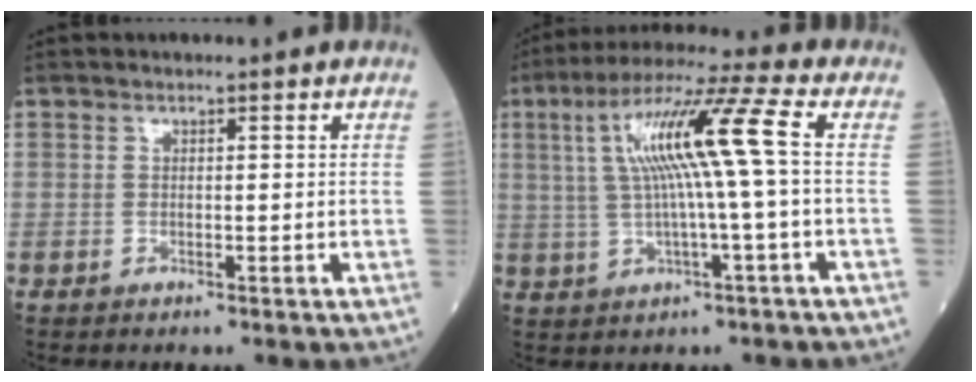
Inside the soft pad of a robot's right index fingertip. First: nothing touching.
{"total": 12.2, "force": [1.6, -0.7, 12.0], "torque": [-0.222, 0.026, 0.028]}